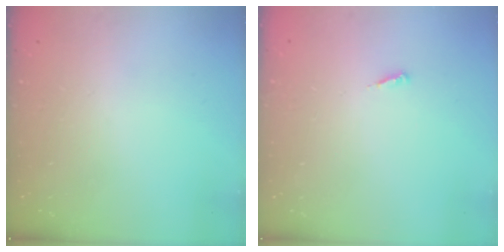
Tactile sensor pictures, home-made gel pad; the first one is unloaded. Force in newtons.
{"total": 2.1, "press": 2.1, "slide": 0.1}